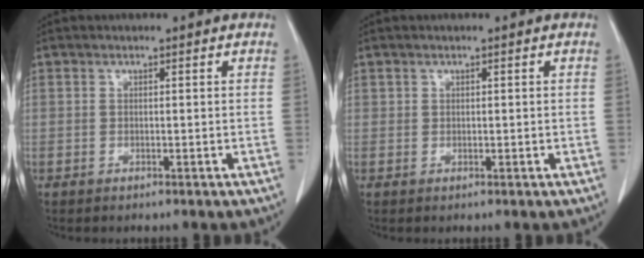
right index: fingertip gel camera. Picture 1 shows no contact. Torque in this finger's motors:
{"motor_torque": [-0.20, 0.22, -0.04, -0.01]}